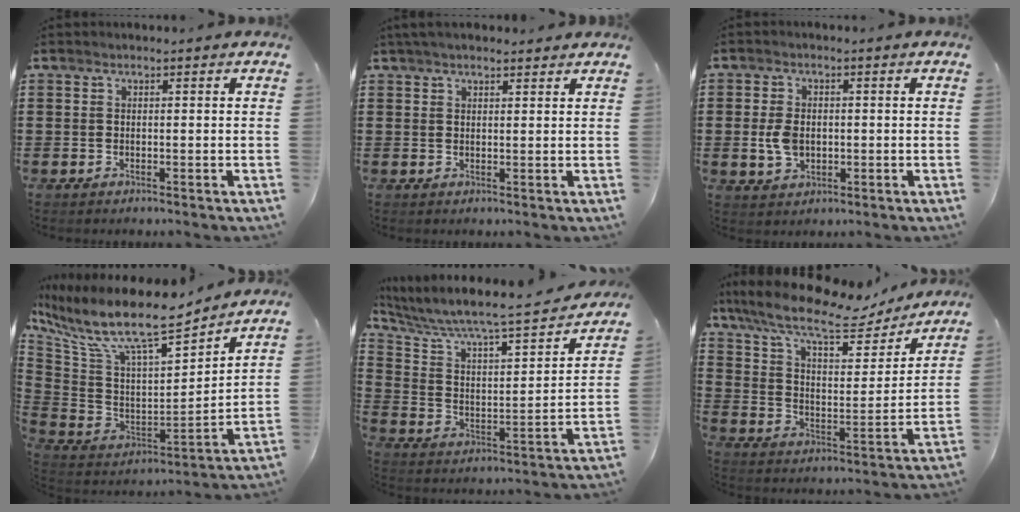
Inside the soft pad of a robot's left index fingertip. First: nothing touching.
{"total": 2.5, "force": [2.1, 0.6, 1.1], "torque": [-0.026, 0.005, 0.040]}
{"total": 4.5, "force": [-0.1, 3.0, 3.4], "torque": [-0.089, 0.001, -0.008]}
{"total": 11.9, "force": [9.4, 2.6, 6.8], "torque": [-0.169, -0.066, 0.162]}
{"total": 6.0, "force": [5.2, 0.8, 2.9], "torque": [-0.084, -0.046, 0.078]}
{"total": 11.8, "force": [9.3, 2.9, 6.8], "torque": [-0.158, -0.042, 0.158]}